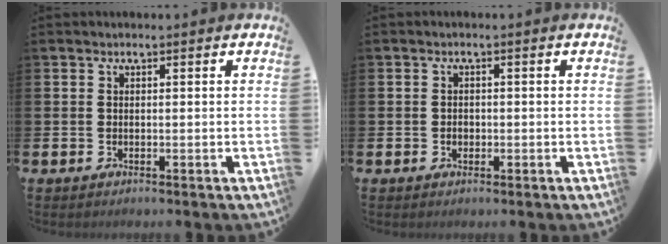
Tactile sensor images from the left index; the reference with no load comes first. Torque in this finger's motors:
{"motor_torque": [0.03, 0.02, 0.00, 0.01]}